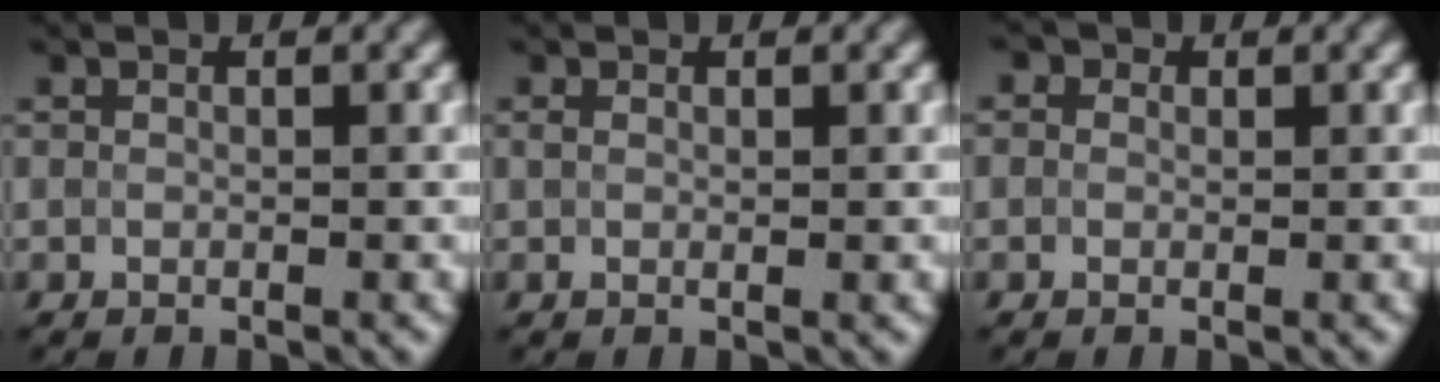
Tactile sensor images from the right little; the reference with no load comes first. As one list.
[{"total": 0.7, "force": [0.2, 0.3, 0.6], "torque": [-0.012, 0.000, 0.003]}, {"total": 1.9, "force": [0.9, 1.4, 0.9], "torque": [-0.009, 0.011, -0.015]}]